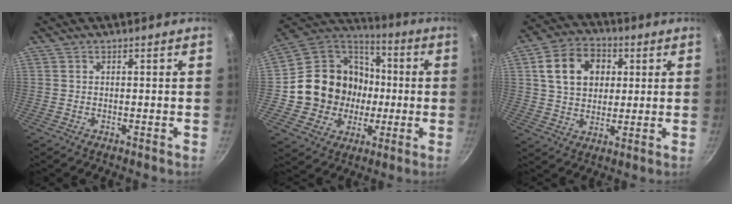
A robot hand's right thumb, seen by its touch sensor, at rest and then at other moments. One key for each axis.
{"total": 19.2, "fx": -1.2, "fy": 17.8, "fz": 7.2, "tx": -0.095, "ty": 0.031, "tz": -0.011}
{"total": 13.1, "fx": 3.5, "fy": 10.0, "fz": 7.7, "tx": -0.111, "ty": 0.009, "tz": 0.052}